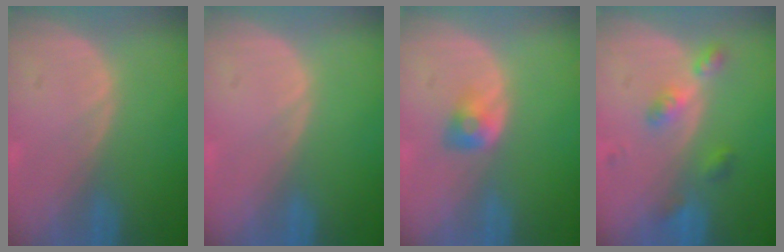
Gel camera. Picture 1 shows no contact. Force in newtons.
{"total": 0.0}
{"total": 2.7, "press": 2.4, "slide": 1.2}
{"total": 4.6, "press": 4.1, "slide": 1.9}